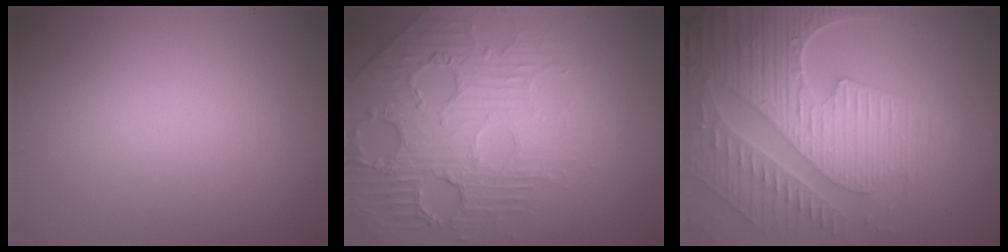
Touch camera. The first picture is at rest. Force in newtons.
{"total": 7.3, "press": 5.4, "slide": 5.0}
{"total": 8.5, "press": 6.1, "slide": 5.9}